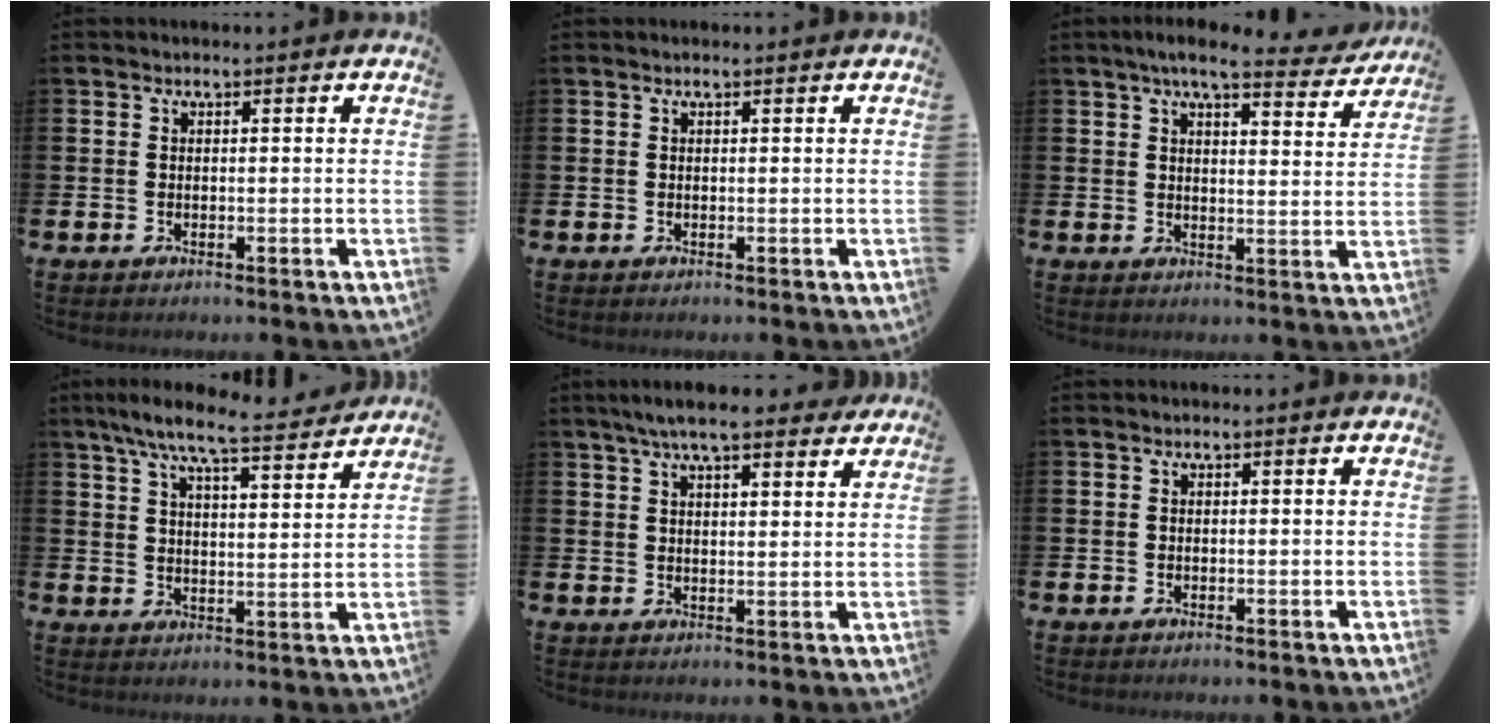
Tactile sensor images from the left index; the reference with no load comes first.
{"total": 0.0}
{"total": 6.5, "force": [5.7, 1.0, 3.0], "torque": [-0.056, -0.024, 0.097]}
{"total": 8.6, "force": [7.7, 0.8, 3.8], "torque": [-0.085, -0.040, 0.133]}
{"total": 6.5, "force": [5.7, 1.1, 2.9], "torque": [-0.060, -0.015, 0.102]}
{"total": 0.0}